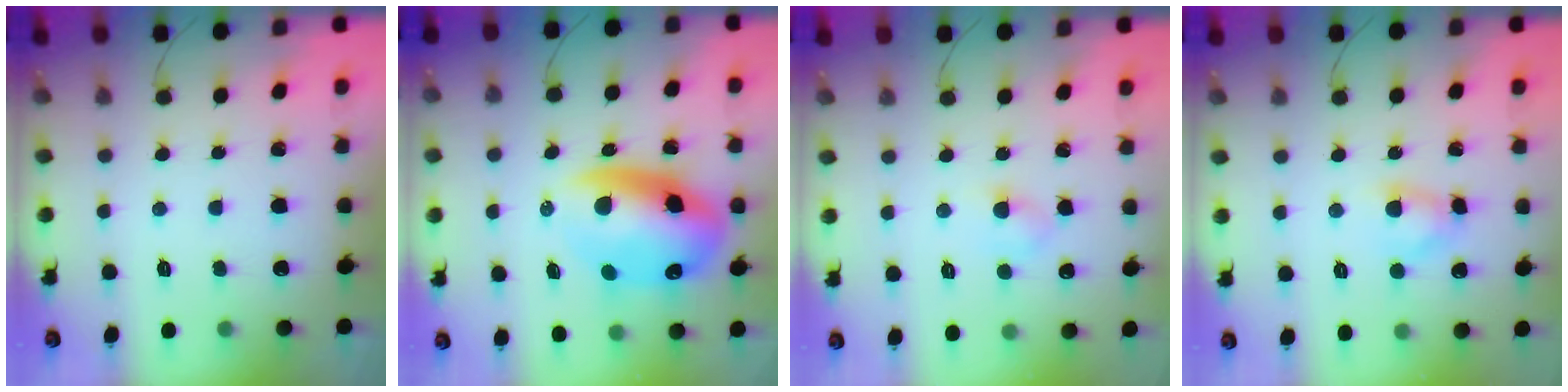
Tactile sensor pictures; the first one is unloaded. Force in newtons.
{"total": 15.6, "press": 15.2, "slide": 3.5}
{"total": 3.1, "press": 2.9, "slide": 1.1}
{"total": 3.4, "press": 3.1, "slide": 1.2}